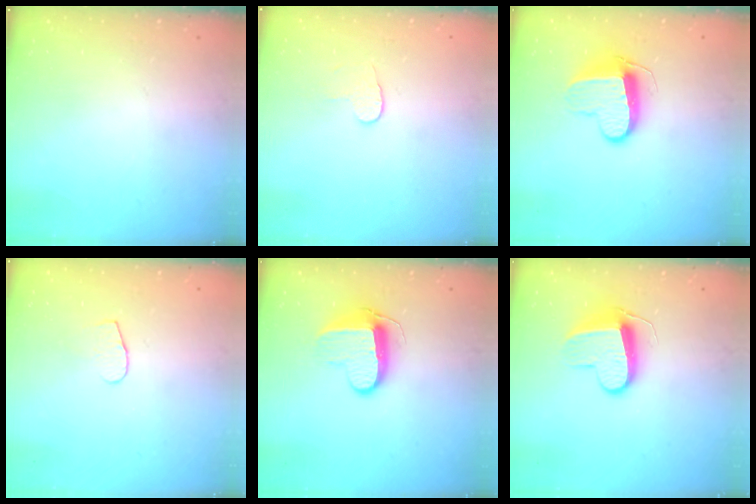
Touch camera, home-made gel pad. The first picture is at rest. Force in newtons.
{"total": 3.7, "press": 3.7, "slide": 0.3}
{"total": 10.0, "press": 10.0, "slide": 0.5}
{"total": 4.6, "press": 4.6, "slide": 0.4}
{"total": 10.0, "press": 10.0, "slide": 0.2}
{"total": 9.4, "press": 9.4, "slide": 0.2}